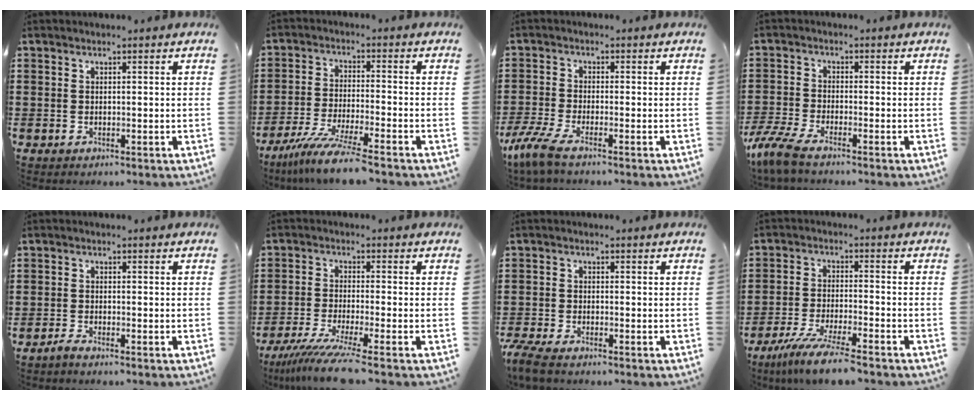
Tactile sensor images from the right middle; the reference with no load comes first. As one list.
[{"total": 7.9, "force": [-6.6, -0.4, 4.3], "torque": [-0.095, -0.019, -0.130]}, {"total": 4.2, "force": [-3.0, 0.3, 2.9], "torque": [-0.085, -0.020, -0.065]}, {"total": 4.5, "force": [-3.7, 0.5, 2.6], "torque": [-0.084, -0.020, -0.081]}, {"total": 1.2, "force": [-1.1, 0.0, 0.6], "torque": [-0.011, -0.002, -0.020]}, {"total": 6.2, "force": [-4.8, -0.4, 3.8], "torque": [-0.088, -0.024, -0.095]}, {"total": 2.9, "force": [-2.6, 0.2, 1.3], "torque": [-0.043, -0.007, -0.057]}, {"total": 7.0, "force": [-5.9, -0.3, 3.6], "torque": [-0.080, -0.018, -0.114]}]